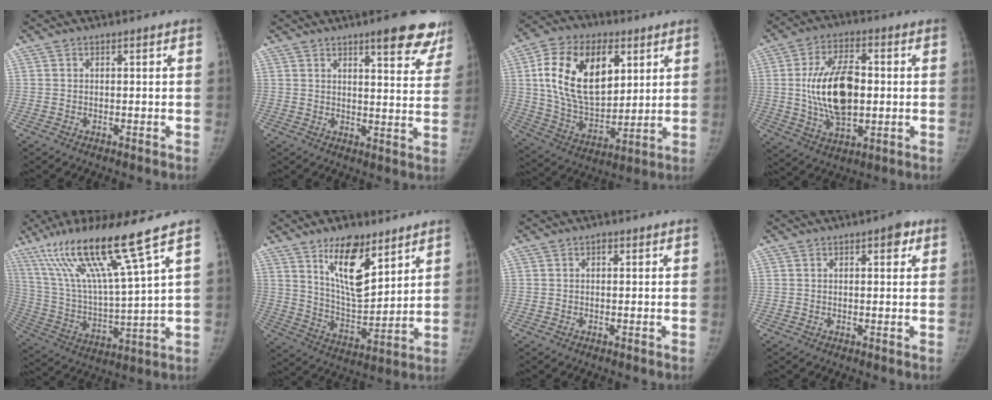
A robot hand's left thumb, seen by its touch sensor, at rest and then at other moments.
{"total": 12.3, "force": [8.7, 3.2, 8.1], "torque": [-0.054, -0.044, 0.100]}
{"total": 22.1, "force": [7.0, 13.1, 16.3], "torque": [-0.259, -0.021, 0.125]}
{"total": 15.6, "force": [0.4, 8.5, 13.1], "torque": [-0.215, 0.005, 0.011]}
{"total": 19.0, "force": [11.9, 0.1, 14.7], "torque": [-0.265, -0.053, 0.223]}
{"total": 14.1, "force": [8.4, 5.9, 9.7], "torque": [-0.131, -0.062, 0.153]}
{"total": 0.8, "force": [0.3, 0.6, 0.5], "torque": [-0.001, 0.002, 0.002]}
{"total": 2.9, "force": [1.4, 1.3, 2.2], "torque": [-0.013, 0.000, 0.012]}